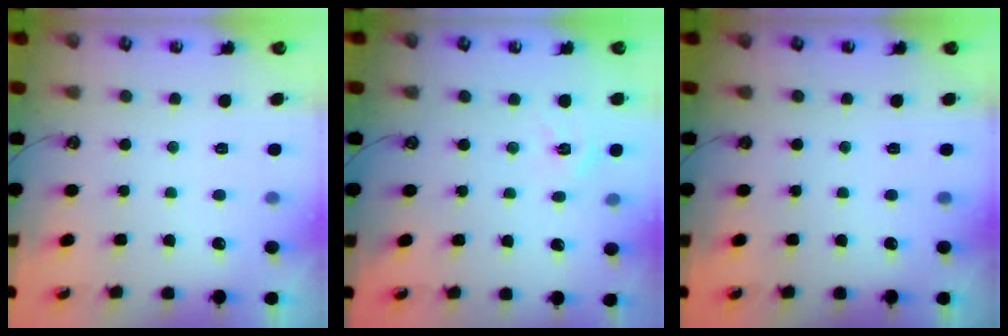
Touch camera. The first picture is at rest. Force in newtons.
{"total": 4.7, "press": 4.7, "slide": 0.5}
{"total": 0.0}